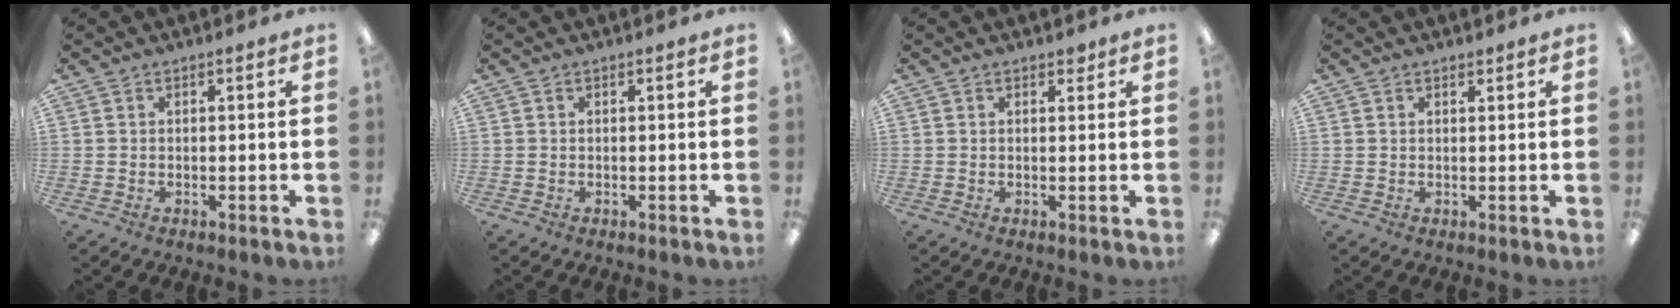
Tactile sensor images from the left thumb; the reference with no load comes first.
{"total": 0.0}
{"total": 1.5, "force": [1.2, 0.7, 0.6], "torque": [0.003, -0.006, 0.018]}
{"total": 0.9, "force": [0.9, 0.2, 0.3], "torque": [-0.007, 0.000, 0.016]}